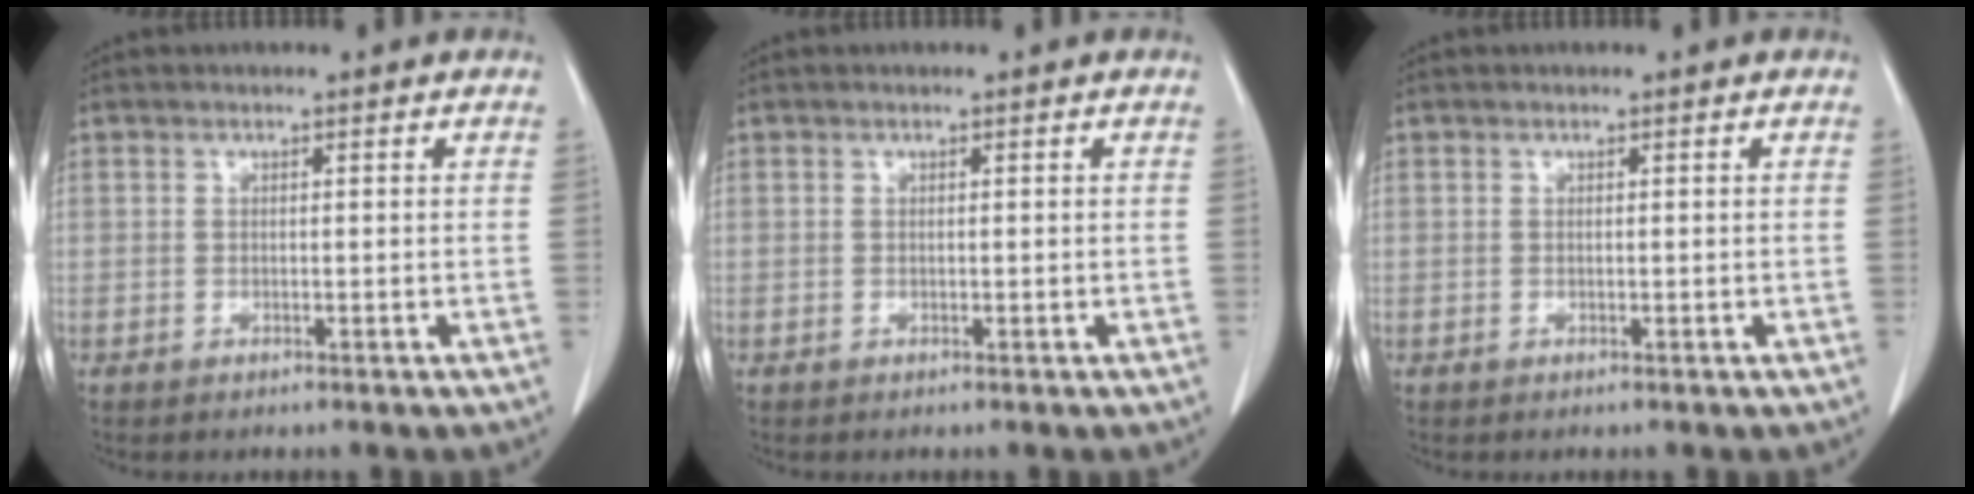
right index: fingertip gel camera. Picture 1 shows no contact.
{"total": 0.0}
{"total": 0.0}